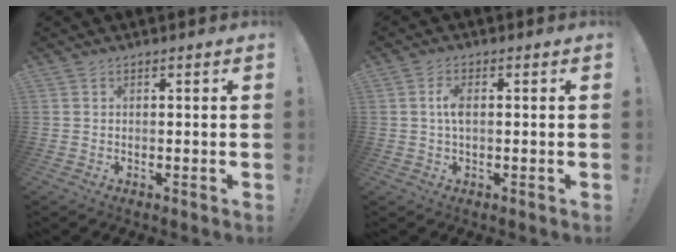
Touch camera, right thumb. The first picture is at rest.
{"total": 3.9, "force": [0.1, 1.5, 3.6], "torque": [-0.069, 0.003, -0.003]}